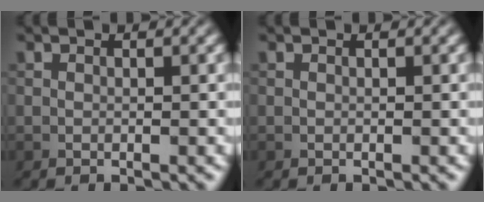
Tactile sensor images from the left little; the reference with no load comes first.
{"total": 0.0}